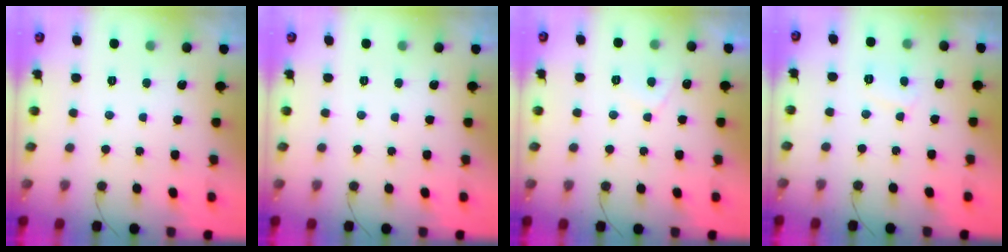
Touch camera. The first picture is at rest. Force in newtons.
{"total": 0.0}
{"total": 2.2, "press": 2.2, "slide": 0.5}
{"total": 4.6, "press": 4.6, "slide": 0.4}